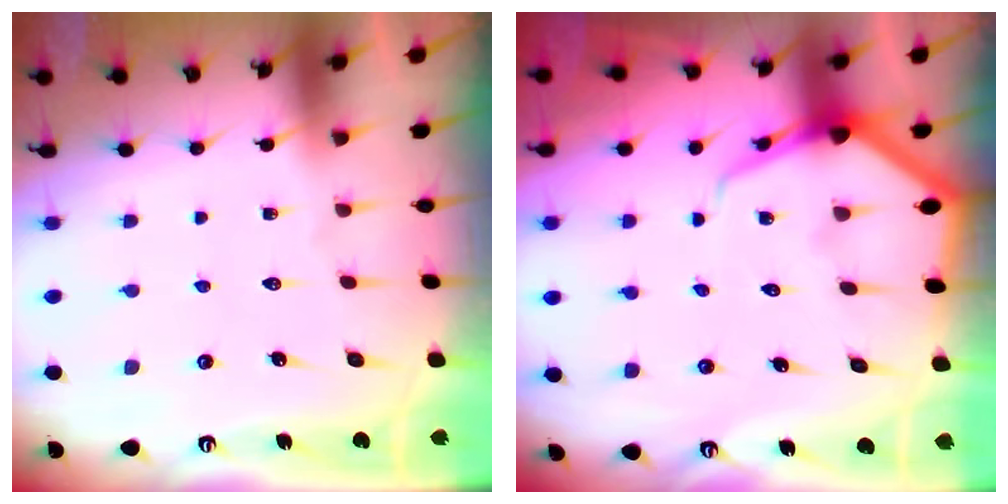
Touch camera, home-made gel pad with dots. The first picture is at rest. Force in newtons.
{"total": 6.9, "press": 6.8, "slide": 0.7}